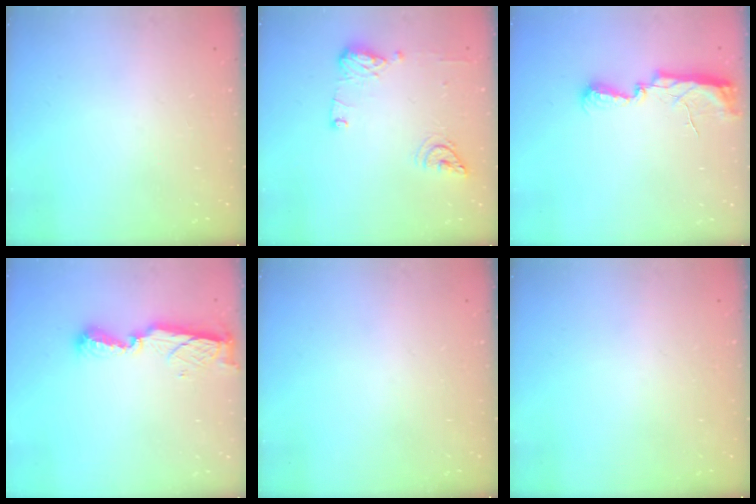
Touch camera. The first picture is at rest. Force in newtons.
{"total": 13.7, "press": 12.7, "slide": 5.1}
{"total": 8.9, "press": 8.2, "slide": 3.4}
{"total": 8.5, "press": 8.5, "slide": 0.3}
{"total": 0.0}
{"total": 0.0}